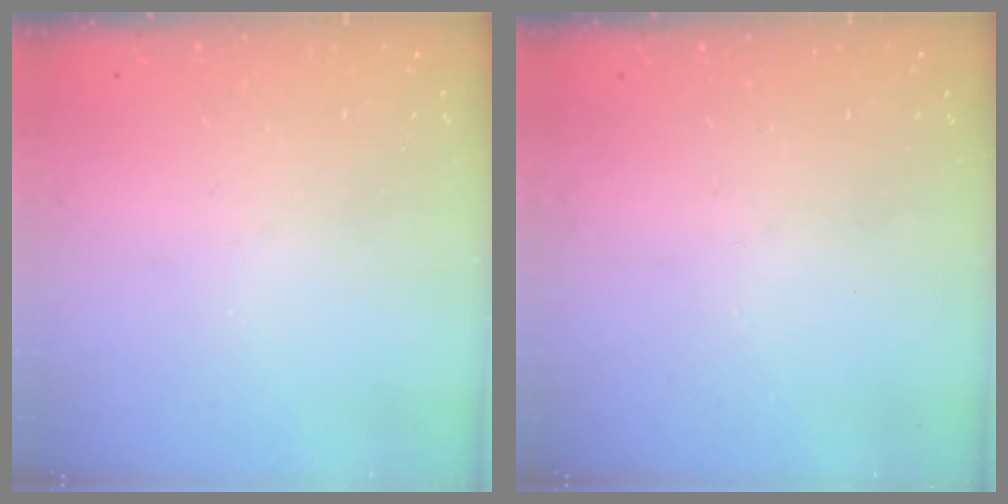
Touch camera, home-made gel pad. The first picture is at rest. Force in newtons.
{"total": 0.0}